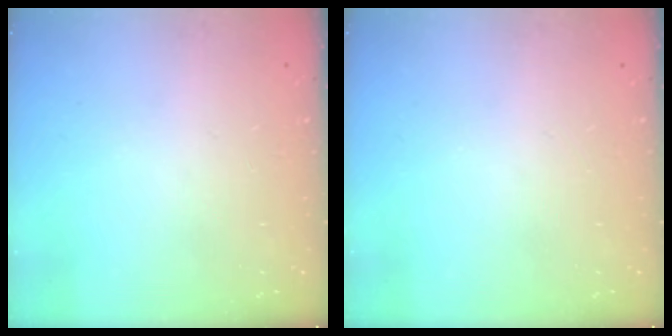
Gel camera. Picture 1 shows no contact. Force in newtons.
{"total": 0.0}